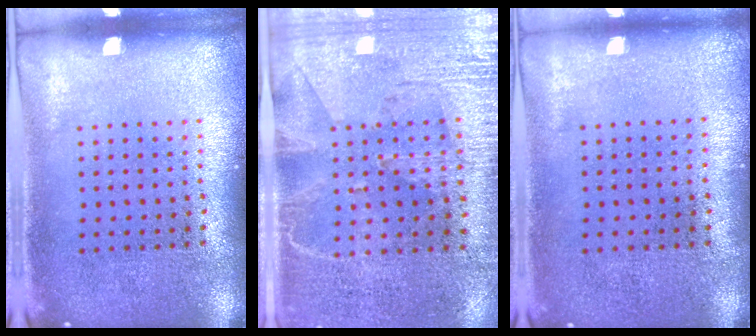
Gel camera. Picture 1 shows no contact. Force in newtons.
{"total": 2.9, "press": 2.6, "slide": 1.4}
{"total": 0.0}